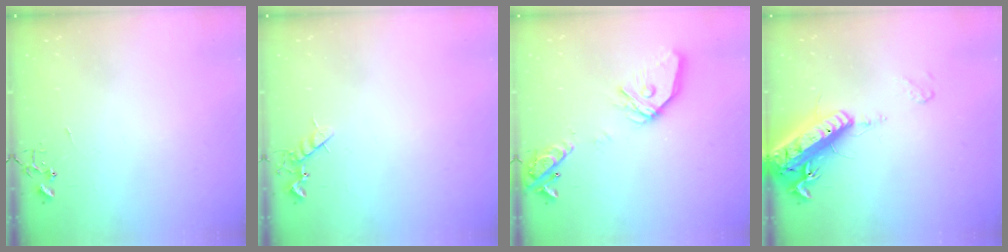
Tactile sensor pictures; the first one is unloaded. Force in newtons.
{"total": 5.3, "press": 5.2, "slide": 1.0}
{"total": 17.0, "press": 16.8, "slide": 2.6}
{"total": 18.9, "press": 18.5, "slide": 3.7}